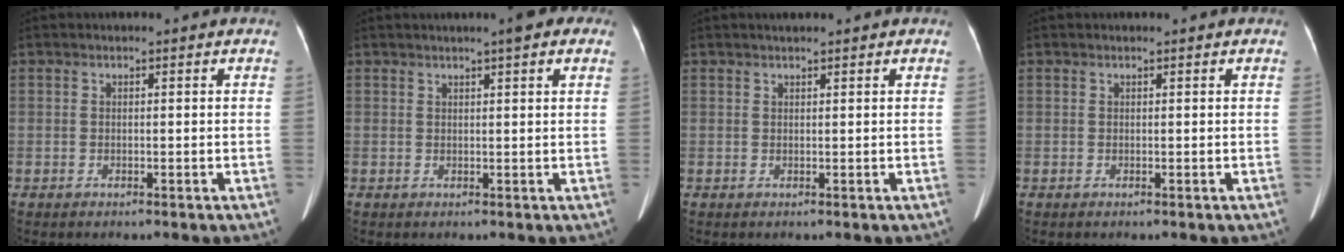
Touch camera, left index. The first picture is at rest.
{"total": 3.7, "force": [2.4, 0.4, 2.8], "torque": [-0.032, 0.018, 0.030]}
{"total": 1.7, "force": [1.4, 0.2, 0.9], "torque": [-0.013, 0.014, 0.020]}
{"total": 0.0}